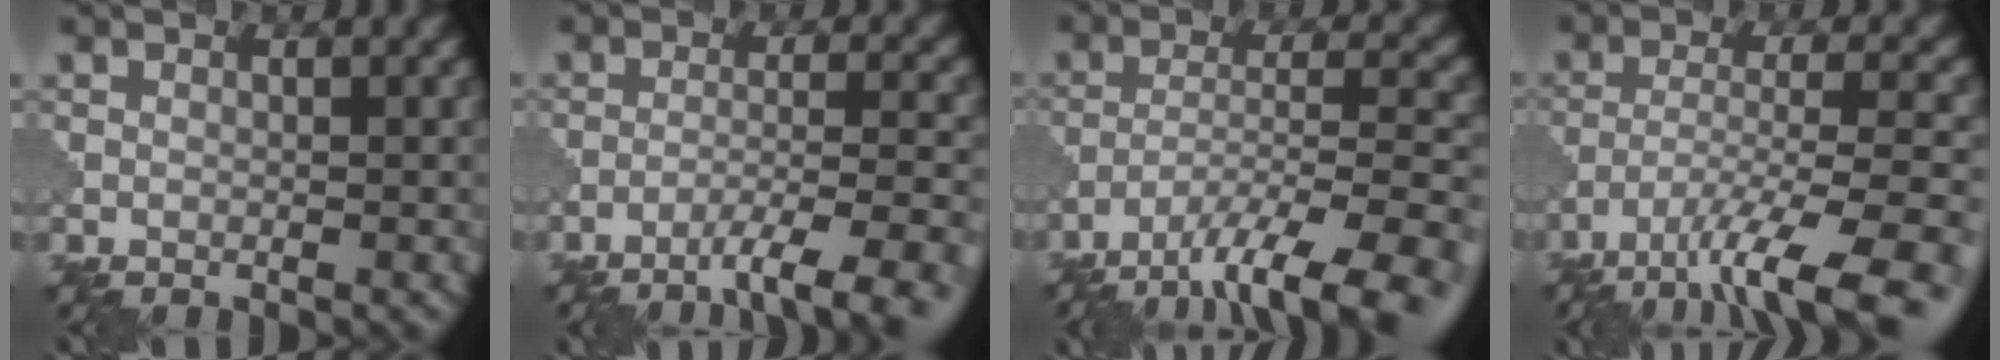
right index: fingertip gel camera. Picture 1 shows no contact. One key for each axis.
{"total": 6.6, "fx": -4.3, "fy": 0.9, "fz": 4.9, "tx": -0.067, "ty": 0.006, "tz": -0.066}
{"total": 11.3, "fx": -8.1, "fy": 2.8, "fz": 7.5, "tx": -0.128, "ty": -0.009, "tz": -0.124}
{"total": 9.9, "fx": -6.8, "fy": 2.1, "fz": 6.9, "tx": -0.120, "ty": -0.003, "tz": -0.111}